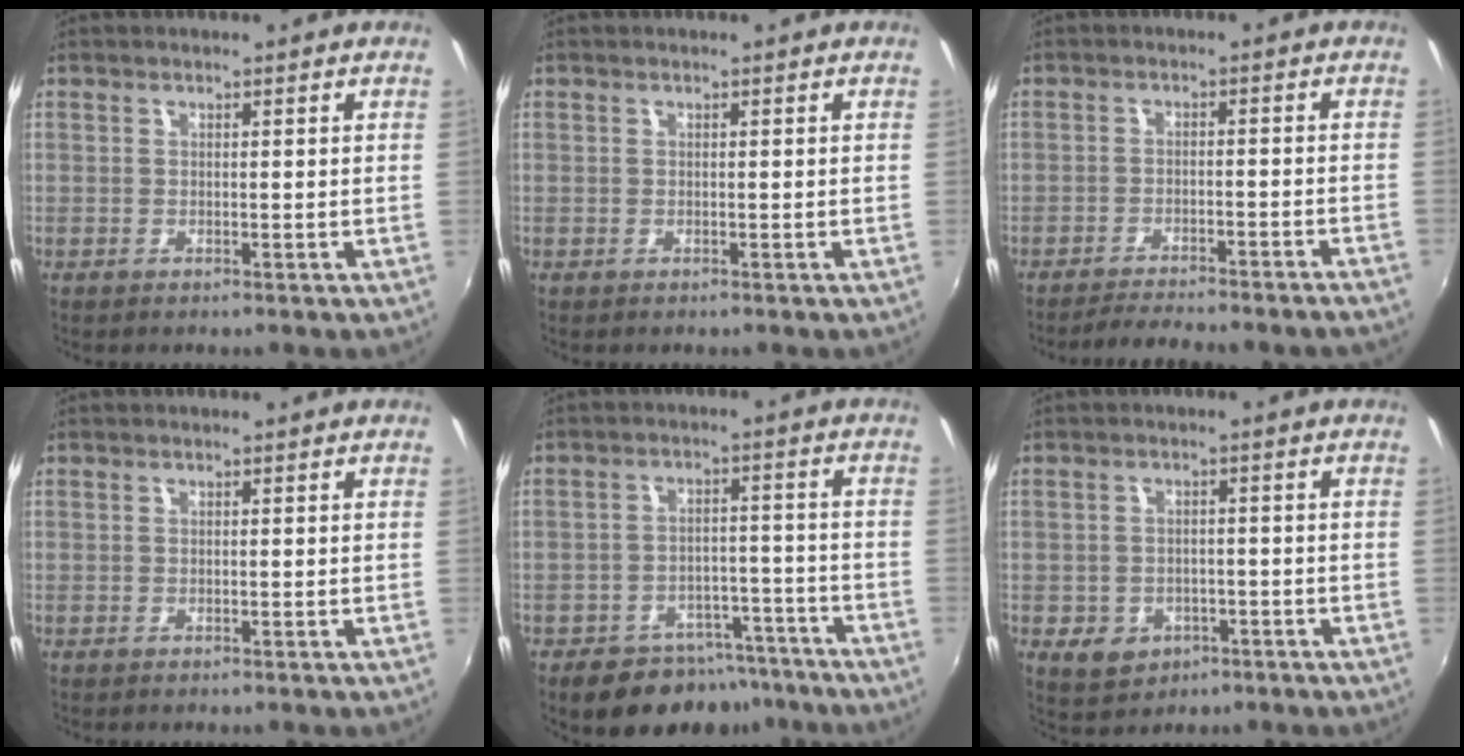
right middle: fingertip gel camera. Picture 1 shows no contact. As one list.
[{"total": 0.0}, {"total": 8.7, "force": [-8.0, 0.1, 3.4], "torque": [-0.077, -0.008, -0.112]}, {"total": 0.0}, {"total": 12.2, "force": [-9.1, 6.8, 4.3], "torque": [-0.091, 0.016, -0.112]}, {"total": 6.3, "force": [-2.8, 5.1, 2.4], "torque": [-0.067, -0.002, -0.030]}]